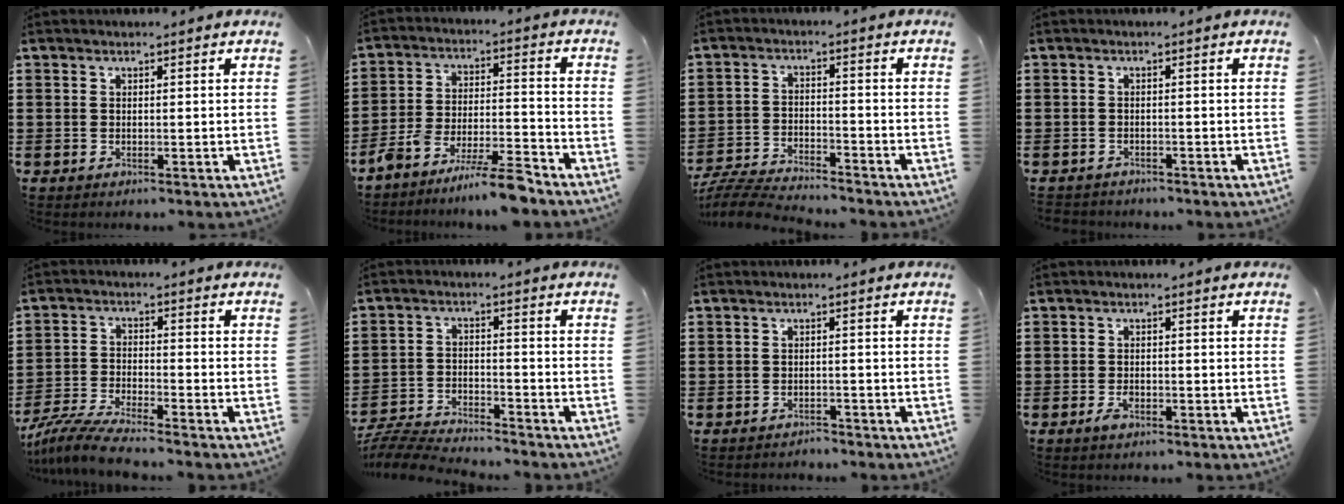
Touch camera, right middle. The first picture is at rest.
{"total": 8.7, "force": [-8.2, 0.3, 3.1], "torque": [-0.050, 0.016, -0.157]}
{"total": 6.2, "force": [-6.0, 0.5, 1.5], "torque": [-0.038, 0.002, -0.121]}
{"total": 1.3, "force": [-1.3, 0.3, -0.3], "torque": [0.001, 0.003, -0.031]}
{"total": 6.2, "force": [-5.7, 0.2, 2.6], "torque": [-0.067, -0.012, -0.113]}
{"total": 5.9, "force": [-5.8, 0.4, 1.0], "torque": [-0.033, 0.001, -0.119]}
{"total": 1.6, "force": [-1.5, 0.3, -0.2], "torque": [-0.002, 0.004, -0.036]}
{"total": 1.2, "force": [-0.6, 0.7, 0.8], "torque": [-0.017, -0.003, -0.011]}